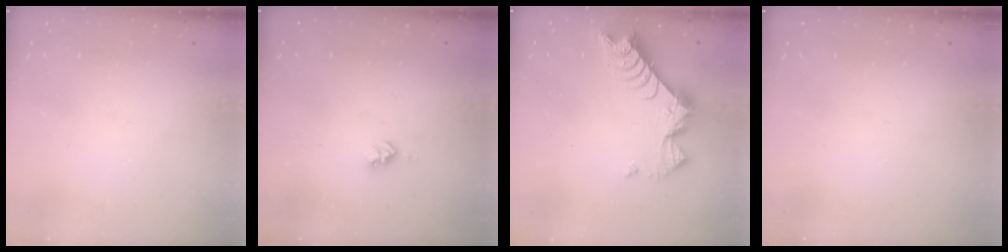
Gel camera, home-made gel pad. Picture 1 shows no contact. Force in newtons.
{"total": 2.8, "press": 2.8, "slide": 0.2}
{"total": 8.7, "press": 8.7, "slide": 0.9}
{"total": 0.0}